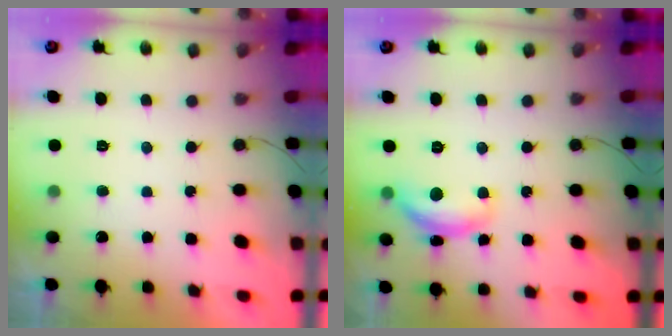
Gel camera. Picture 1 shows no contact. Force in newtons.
{"total": 11.4, "press": 11.4, "slide": 0.6}